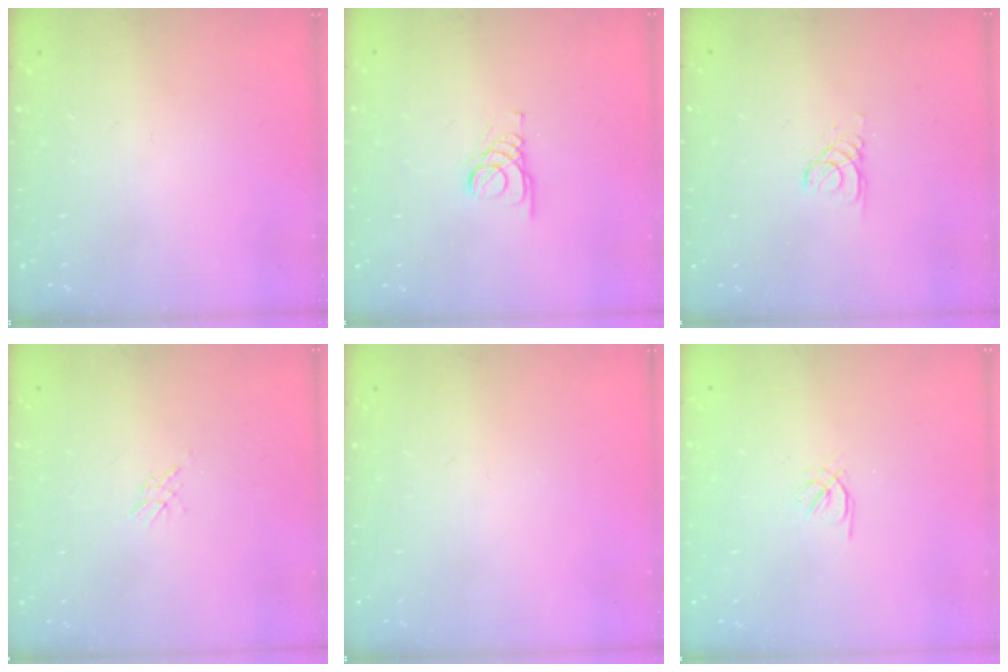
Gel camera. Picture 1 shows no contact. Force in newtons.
{"total": 1.4, "press": 1.4, "slide": 0.2}
{"total": 1.3, "press": 1.3, "slide": 0.1}
{"total": 2.1, "press": 2.1, "slide": 0.5}
{"total": 0.0}
{"total": 0.5, "press": 0.3, "slide": 0.4}